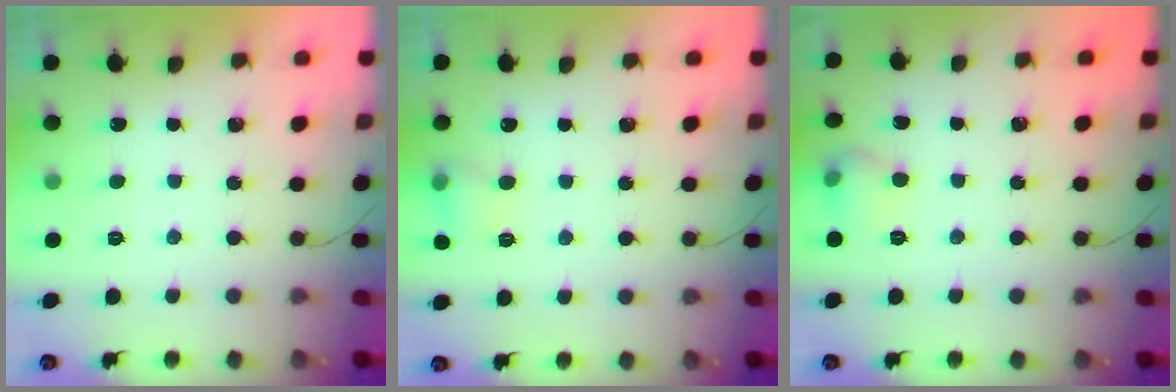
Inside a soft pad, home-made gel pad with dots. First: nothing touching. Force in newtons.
{"total": 6.1, "press": 5.9, "slide": 1.6}
{"total": 6.7, "press": 5.8, "slide": 3.4}